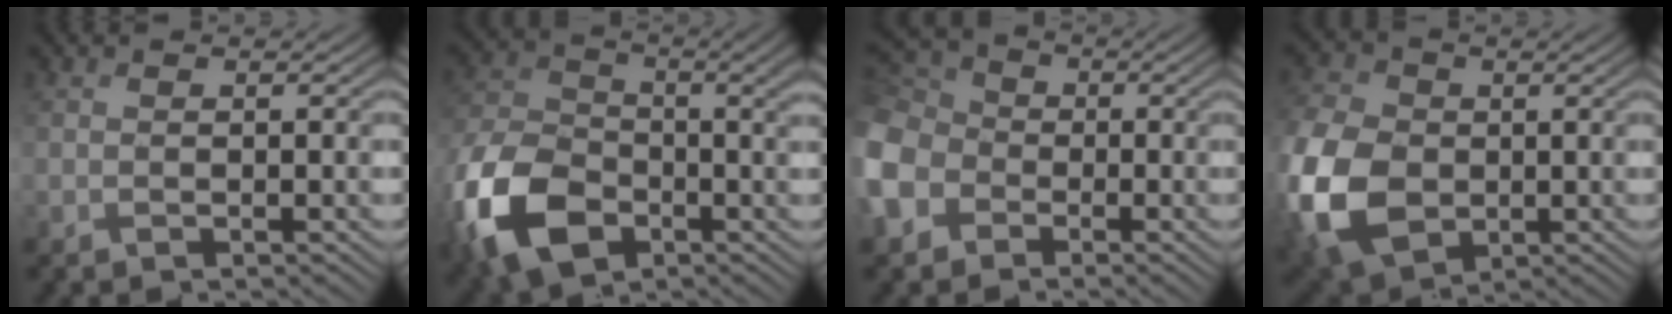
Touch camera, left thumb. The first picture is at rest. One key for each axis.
{"total": 15.0, "fx": -5.5, "fy": 9.7, "fz": 10.1, "tx": -0.265, "ty": -0.046, "tz": -0.105}
{"total": 10.2, "fx": -3.4, "fy": 8.3, "fz": 4.8, "tx": -0.176, "ty": -0.023, "tz": -0.079}
{"total": 14.4, "fx": -2.3, "fy": 10.6, "fz": 9.5, "tx": -0.289, "ty": -0.029, "tz": -0.051}